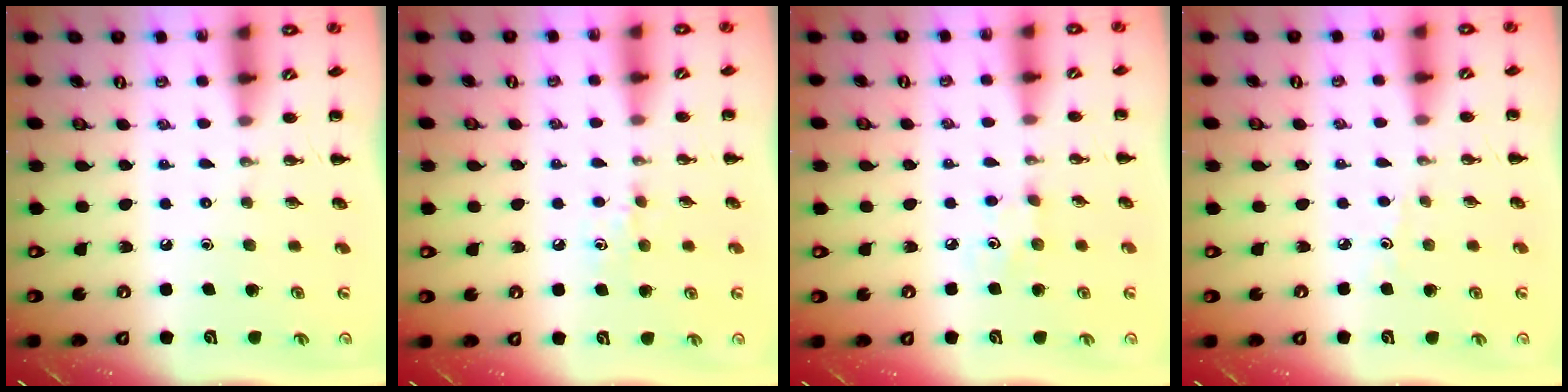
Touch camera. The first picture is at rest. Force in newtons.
{"total": 5.4, "press": 5.1, "slide": 1.8}
{"total": 3.4, "press": 3.3, "slide": 0.9}
{"total": 2.5, "press": 2.4, "slide": 0.8}